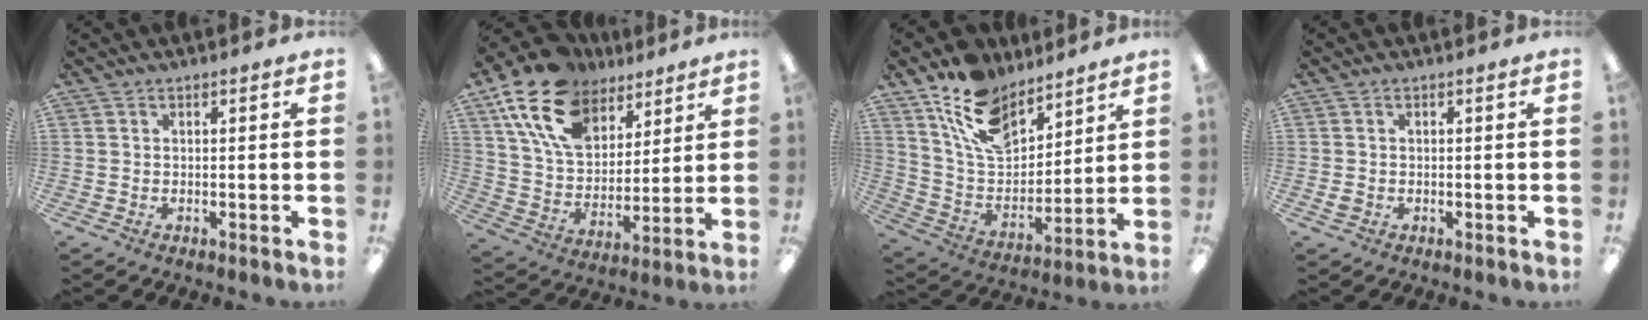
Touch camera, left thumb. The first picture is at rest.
{"total": 18.6, "force": [11.4, 11.5, 9.1], "torque": [-0.182, -0.043, 0.211]}
{"total": 15.6, "force": [11.2, 8.4, 6.9], "torque": [-0.142, -0.050, 0.212]}
{"total": 0.7, "force": [0.0, 0.7, 0.0], "torque": [0.000, 0.005, -0.001]}